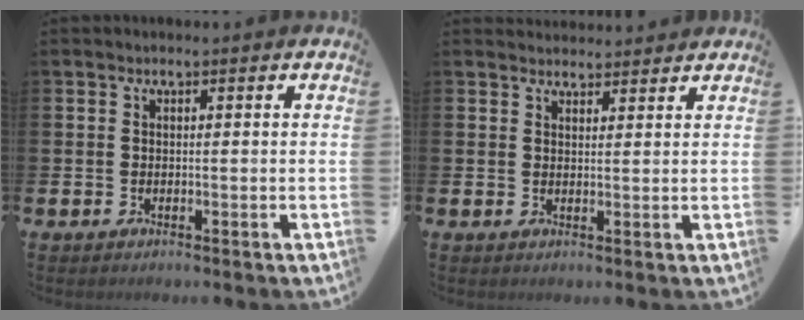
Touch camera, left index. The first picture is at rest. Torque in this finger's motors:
{"motor_torque": [0.73, -1.21, 0.07, 0.00]}